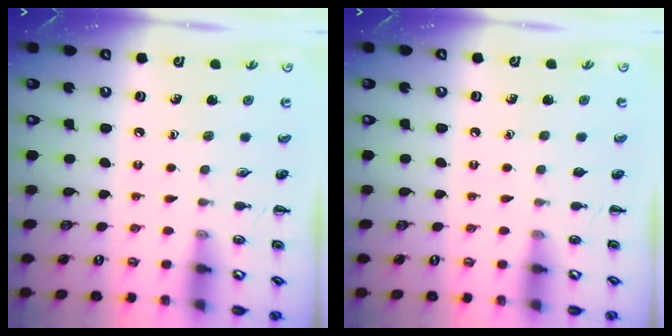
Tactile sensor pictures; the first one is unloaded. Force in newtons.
{"total": 0.6, "press": 0.6, "slide": 0.1}